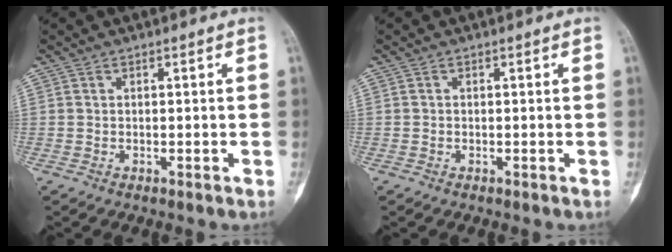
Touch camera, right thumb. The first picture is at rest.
{"total": 0.0}